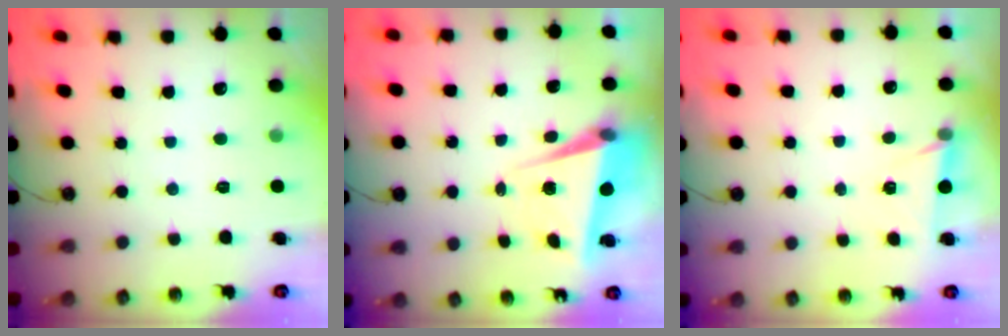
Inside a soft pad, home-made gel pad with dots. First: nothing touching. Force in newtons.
{"total": 5.0, "press": 4.8, "slide": 1.2}
{"total": 5.1, "press": 2.4, "slide": 4.5}